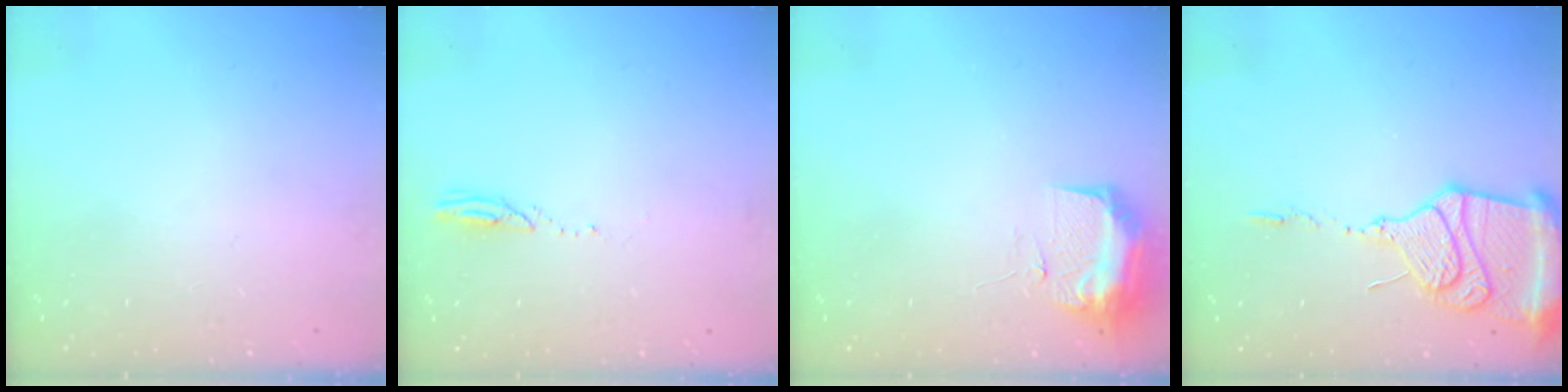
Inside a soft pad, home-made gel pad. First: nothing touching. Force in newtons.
{"total": 2.4, "press": 2.4, "slide": 0.3}
{"total": 9.4, "press": 9.4, "slide": 0.9}
{"total": 16.9, "press": 16.8, "slide": 1.8}